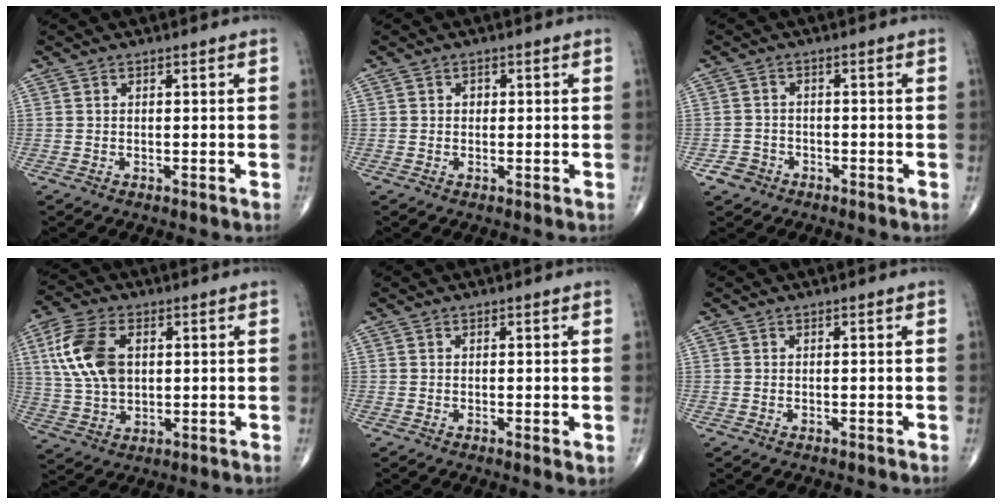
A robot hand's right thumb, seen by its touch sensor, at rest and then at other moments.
{"total": 1.1, "force": [0.1, 1.0, 0.5], "torque": [-0.001, 0.003, 0.000]}
{"total": 3.0, "force": [-1.8, 2.3, 0.3], "torque": [0.002, 0.013, -0.032]}
{"total": 12.5, "force": [2.9, 7.6, 9.5], "torque": [-0.193, 0.003, 0.057]}
{"total": 1.4, "force": [-0.1, 0.4, 1.3], "torque": [-0.024, -0.007, -0.002]}
{"total": 0.0}